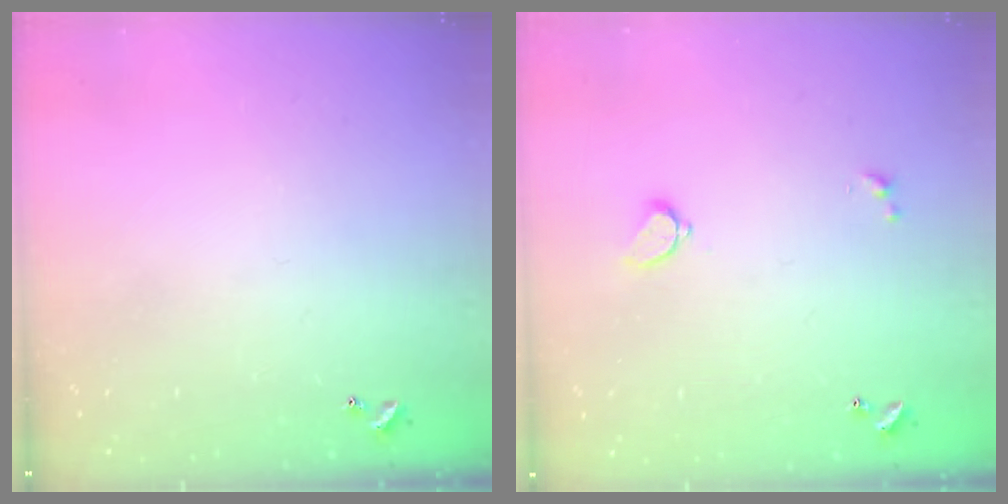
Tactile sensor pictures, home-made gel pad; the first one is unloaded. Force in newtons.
{"total": 1.5, "press": 1.4, "slide": 0.3}